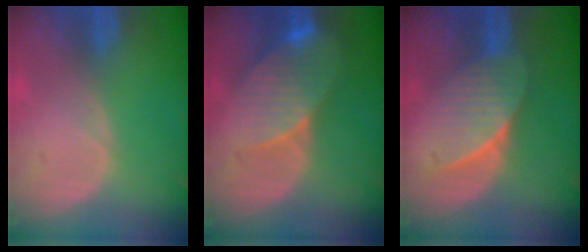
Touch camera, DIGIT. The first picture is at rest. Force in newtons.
{"total": 8.2, "press": 7.7, "slide": 2.7}
{"total": 7.5, "press": 6.6, "slide": 3.6}